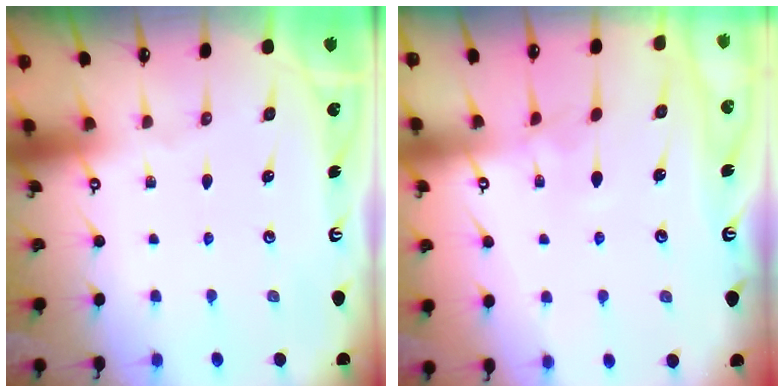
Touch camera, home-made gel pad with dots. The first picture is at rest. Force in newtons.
{"total": 2.7, "press": 2.7, "slide": 0.2}